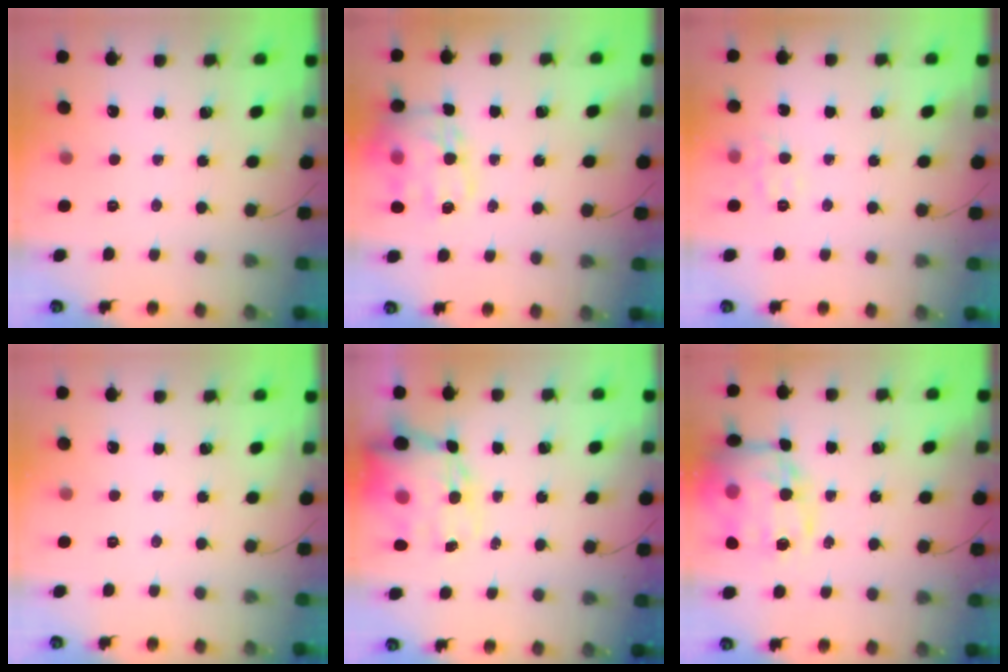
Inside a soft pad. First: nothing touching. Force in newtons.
{"total": 16.8, "press": 16.6, "slide": 2.2}
{"total": 8.0, "press": 7.8, "slide": 1.4}
{"total": 0.0}
{"total": 15.7, "press": 15.2, "slide": 3.7}
{"total": 20.7, "press": 20.6, "slide": 2.2}